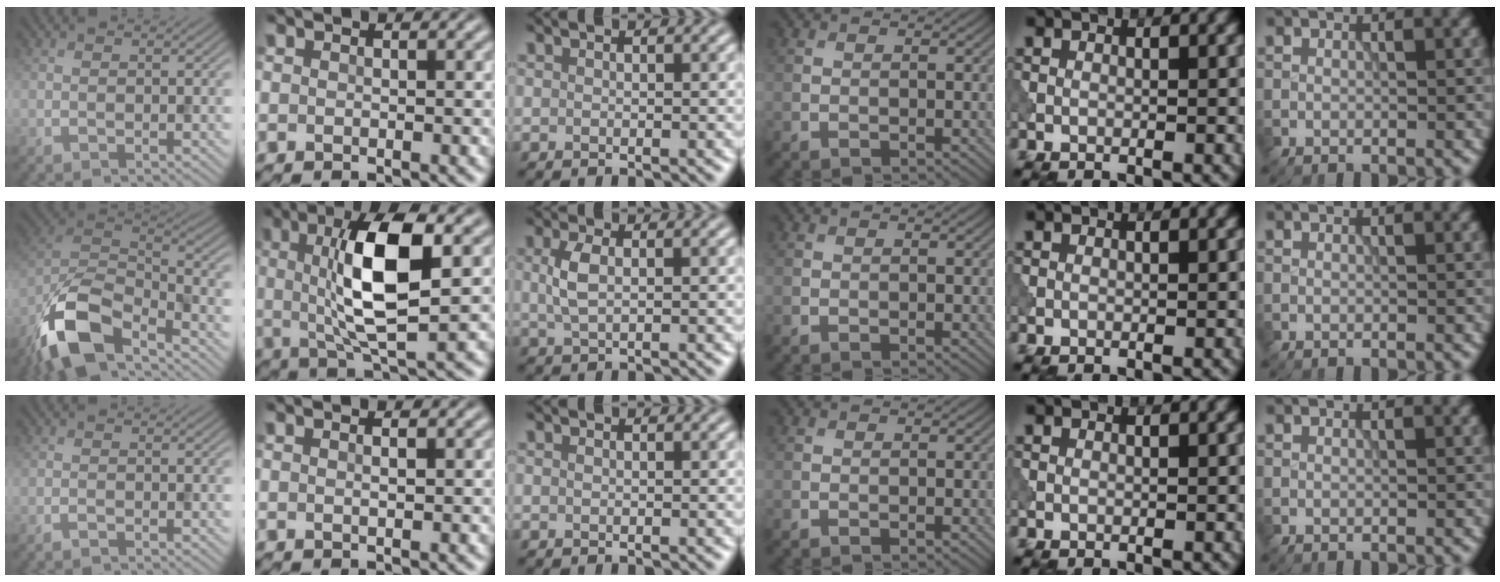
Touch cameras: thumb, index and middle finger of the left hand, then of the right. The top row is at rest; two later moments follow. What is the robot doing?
{"motion": "shake", "object": "bell"}